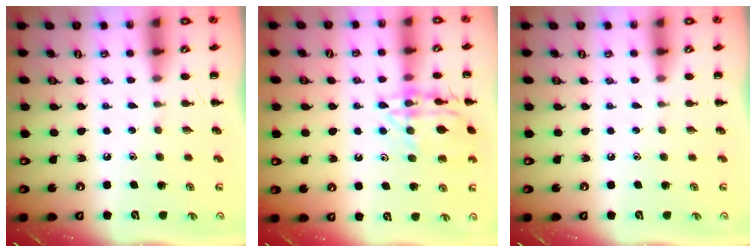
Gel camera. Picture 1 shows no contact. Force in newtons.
{"total": 15.4, "press": 15.3, "slide": 0.3}
{"total": 0.0}